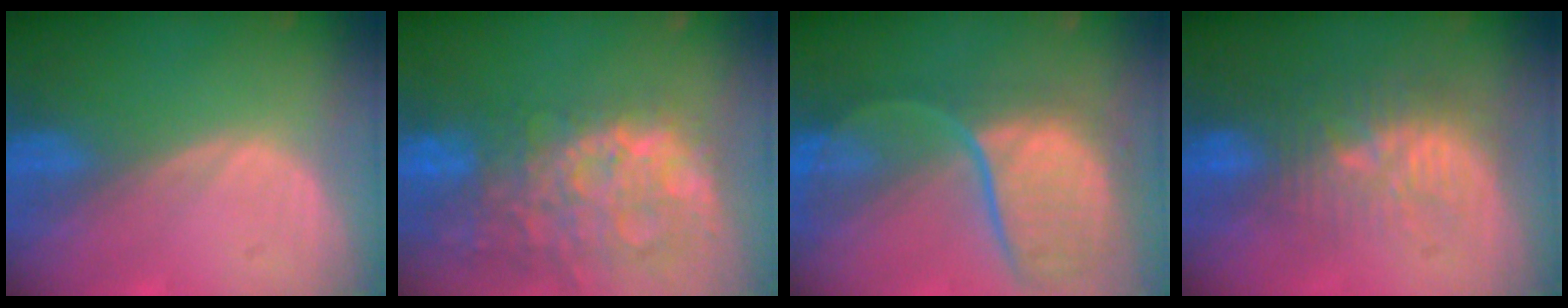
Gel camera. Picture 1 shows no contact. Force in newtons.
{"total": 14.3, "press": 11.6, "slide": 8.3}
{"total": 11.3, "press": 9.9, "slide": 5.5}
{"total": 9.3, "press": 8.9, "slide": 2.5}